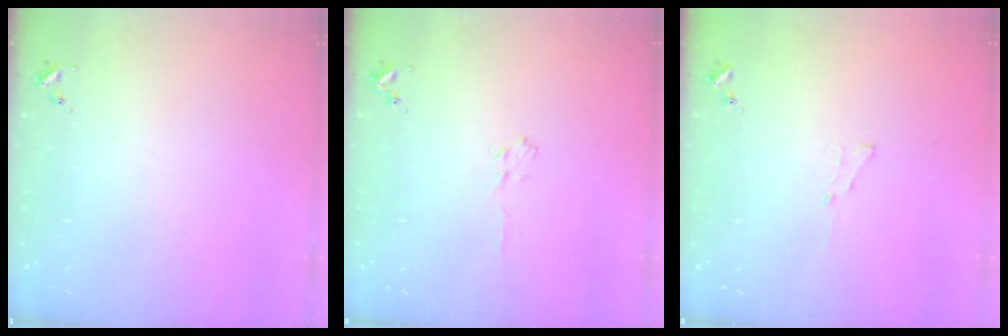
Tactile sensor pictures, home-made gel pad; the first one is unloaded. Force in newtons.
{"total": 3.5, "press": 3.4, "slide": 0.5}
{"total": 3.6, "press": 3.6, "slide": 0.4}